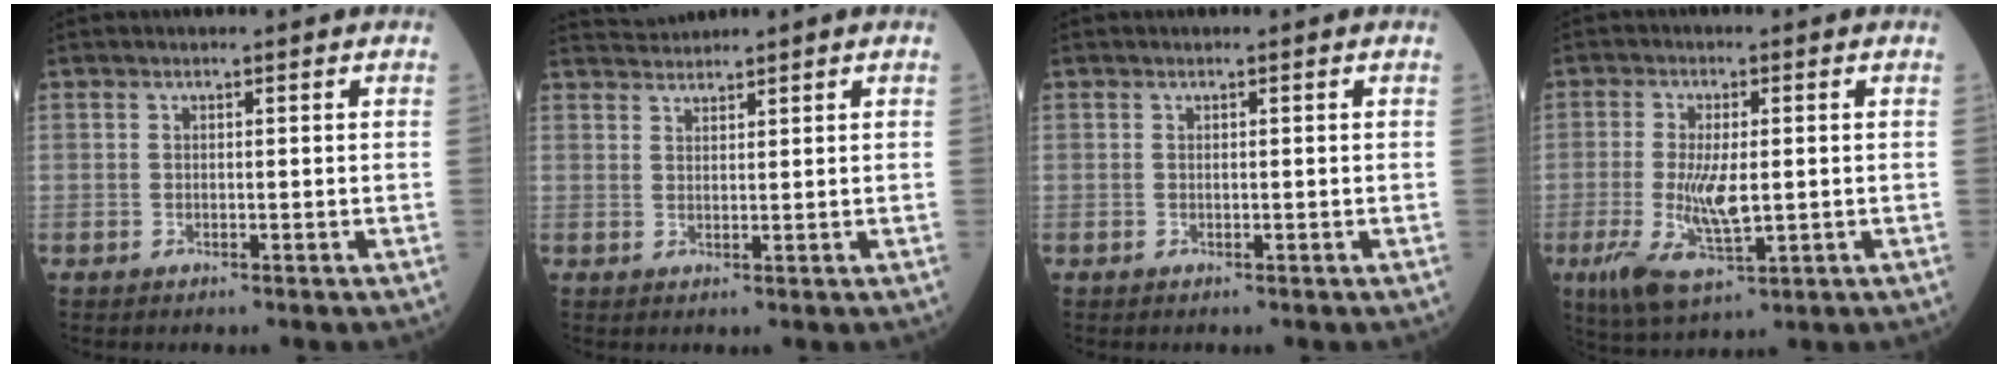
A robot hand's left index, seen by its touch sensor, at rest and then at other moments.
{"total": 2.4, "force": [2.3, -0.6, -0.3], "torque": [-0.004, 0.013, 0.055]}
{"total": 0.0}
{"total": 7.9, "force": [-1.3, 2.4, 7.4], "torque": [-0.157, -0.017, -0.017]}